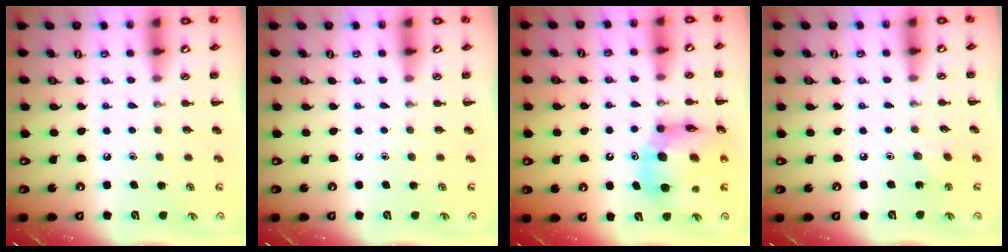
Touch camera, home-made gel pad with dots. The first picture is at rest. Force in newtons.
{"total": 0.0}
{"total": 13.5, "press": 13.0, "slide": 3.8}
{"total": 2.8, "press": 2.6, "slide": 0.9}